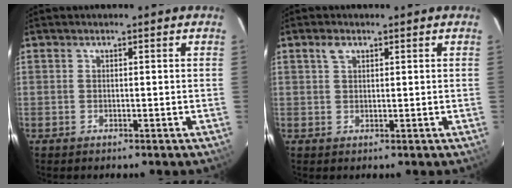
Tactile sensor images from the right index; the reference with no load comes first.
{"total": 1.8, "force": [1.1, 1.1, 1.0], "torque": [-0.019, 0.005, 0.020]}